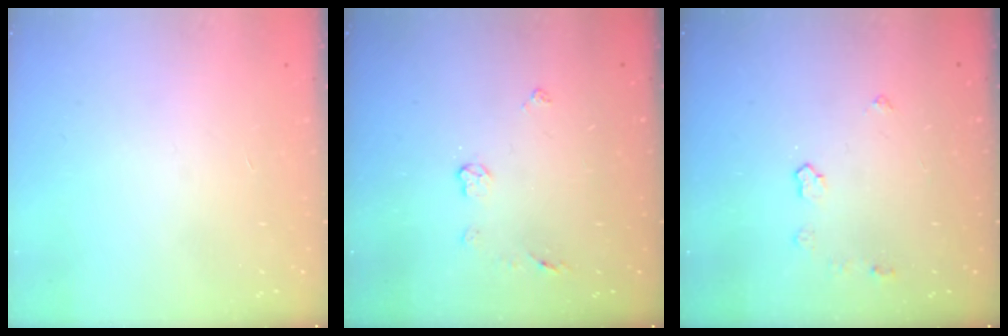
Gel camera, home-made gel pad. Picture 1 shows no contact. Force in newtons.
{"total": 5.1, "press": 5.1, "slide": 0.4}
{"total": 4.8, "press": 4.7, "slide": 0.6}